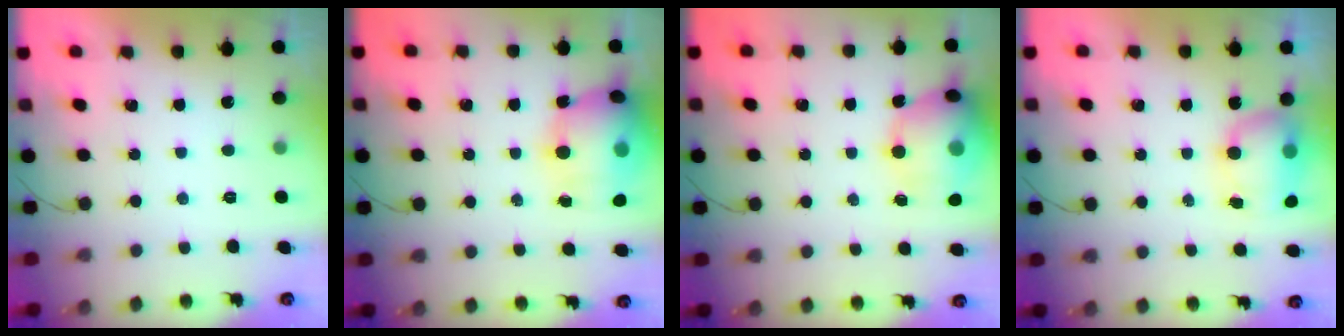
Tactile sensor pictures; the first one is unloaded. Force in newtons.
{"total": 18.4, "press": 16.7, "slide": 7.8}
{"total": 15.8, "press": 15.7, "slide": 2.3}
{"total": 11.1, "press": 8.8, "slide": 6.8}